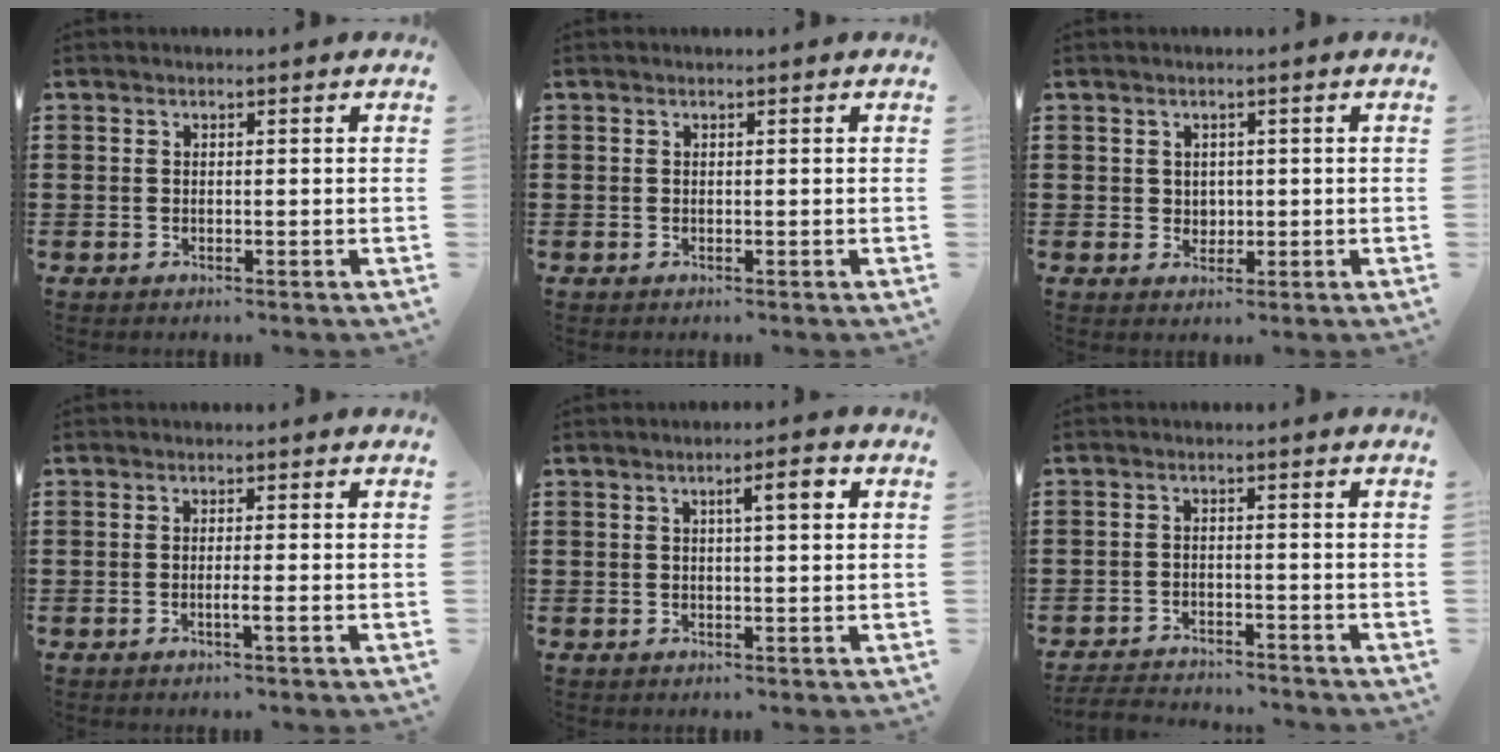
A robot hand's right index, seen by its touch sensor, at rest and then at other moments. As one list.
[{"total": 0.0}, {"total": 1.8, "force": [0.6, 1.7, 0.3], "torque": [-0.006, 0.006, 0.009]}, {"total": 1.9, "force": [-0.7, -0.1, 1.7], "torque": [-0.028, -0.003, -0.015]}, {"total": 3.5, "force": [1.1, 0.6, 3.3], "torque": [-0.049, 0.003, 0.010]}, {"total": 3.0, "force": [-3.0, 0.3, 0.1], "torque": [-0.015, -0.004, -0.066]}]